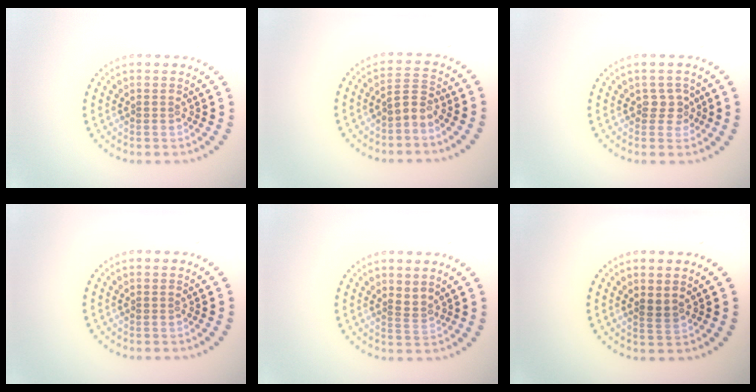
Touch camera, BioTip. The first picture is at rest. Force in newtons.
{"total": 1.9, "press": 1.4, "slide": 1.3}
{"total": 1.5, "press": 1.3, "slide": 0.6}
{"total": 0.0}
{"total": 1.1, "press": 0.5, "slide": 0.9}
{"total": 1.1, "press": 1.0, "slide": 0.5}